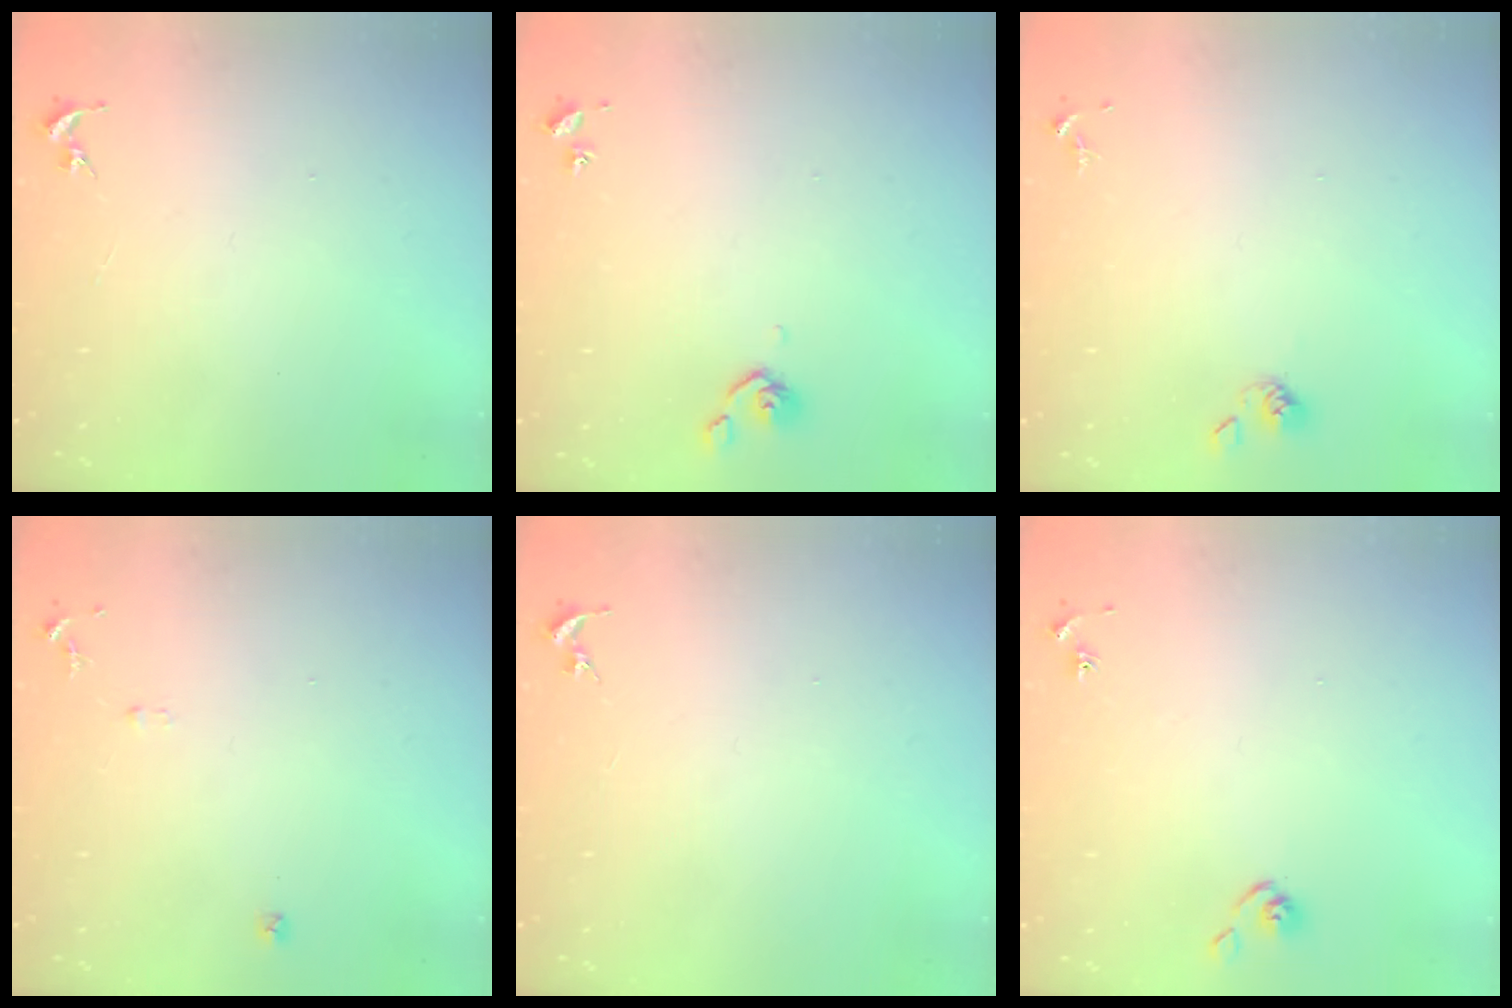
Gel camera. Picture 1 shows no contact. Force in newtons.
{"total": 5.0, "press": 4.9, "slide": 1.2}
{"total": 4.4, "press": 4.1, "slide": 1.6}
{"total": 5.6, "press": 5.5, "slide": 0.6}
{"total": 0.0}
{"total": 5.5, "press": 5.4, "slide": 0.5}